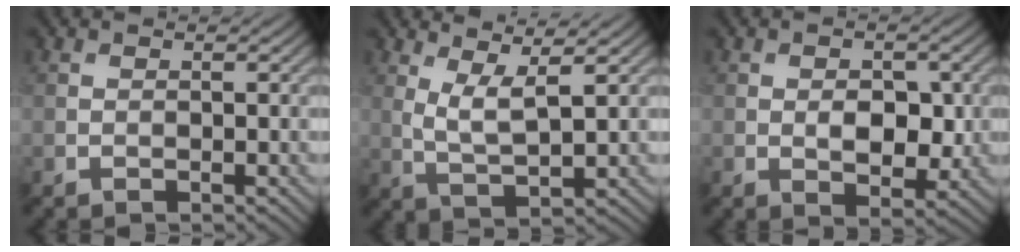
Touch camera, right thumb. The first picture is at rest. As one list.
[{"total": 4.6, "force": [2.1, 1.1, 4.0], "torque": [-0.090, -0.005, 0.048]}, {"total": 4.6, "force": [-0.1, 2.7, 3.7], "torque": [-0.060, -0.007, 0.003]}]